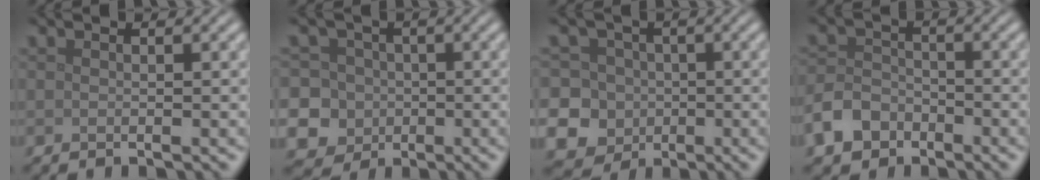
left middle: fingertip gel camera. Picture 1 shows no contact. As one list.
[{"total": 10.6, "force": [-2.0, 9.9, 3.1], "torque": [-0.082, 0.010, -0.065]}, {"total": 12.5, "force": [-3.0, 11.6, 3.4], "torque": [-0.097, 0.000, -0.074]}, {"total": 4.0, "force": [-2.5, 2.8, 1.5], "torque": [-0.031, 0.000, -0.054]}]